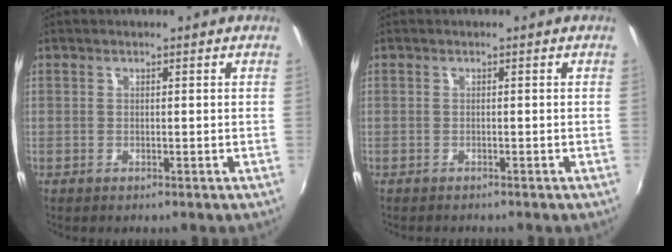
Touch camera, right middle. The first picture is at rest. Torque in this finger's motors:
{"motor_torque": [0.01, -0.08, 0.02, 0.00]}